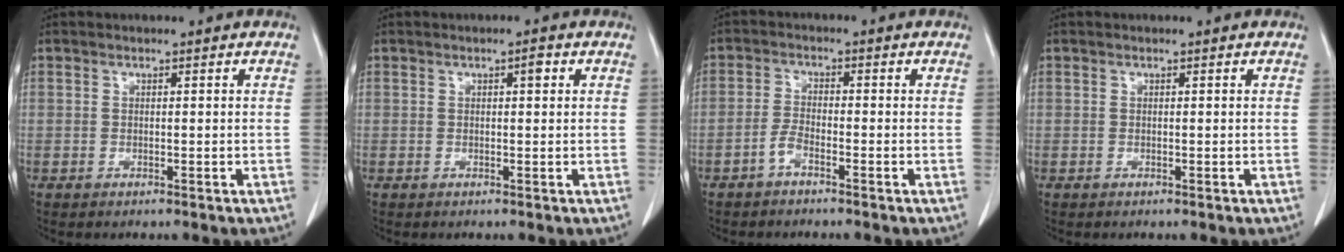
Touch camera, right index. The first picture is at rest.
{"total": 1.3, "force": [0.5, 0.3, 1.1], "torque": [-0.014, 0.004, 0.005]}
{"total": 2.3, "force": [-1.7, 0.5, 1.5], "torque": [-0.033, 0.003, -0.038]}
{"total": 0.0}